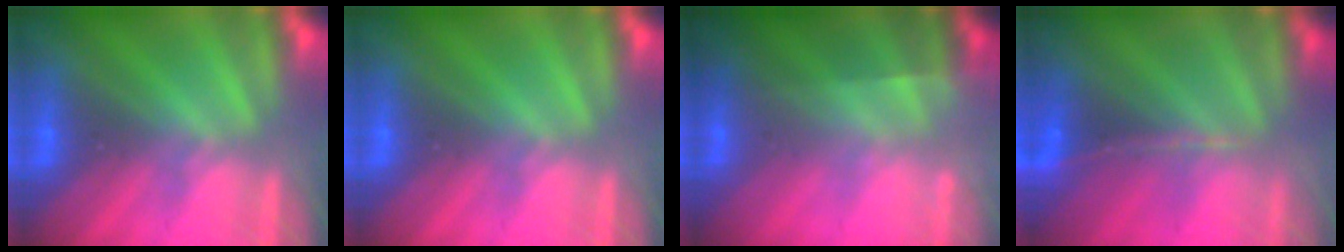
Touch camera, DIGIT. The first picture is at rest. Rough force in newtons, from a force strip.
{"total": 0.0}
{"total": 1.8}
{"total": 1.1}